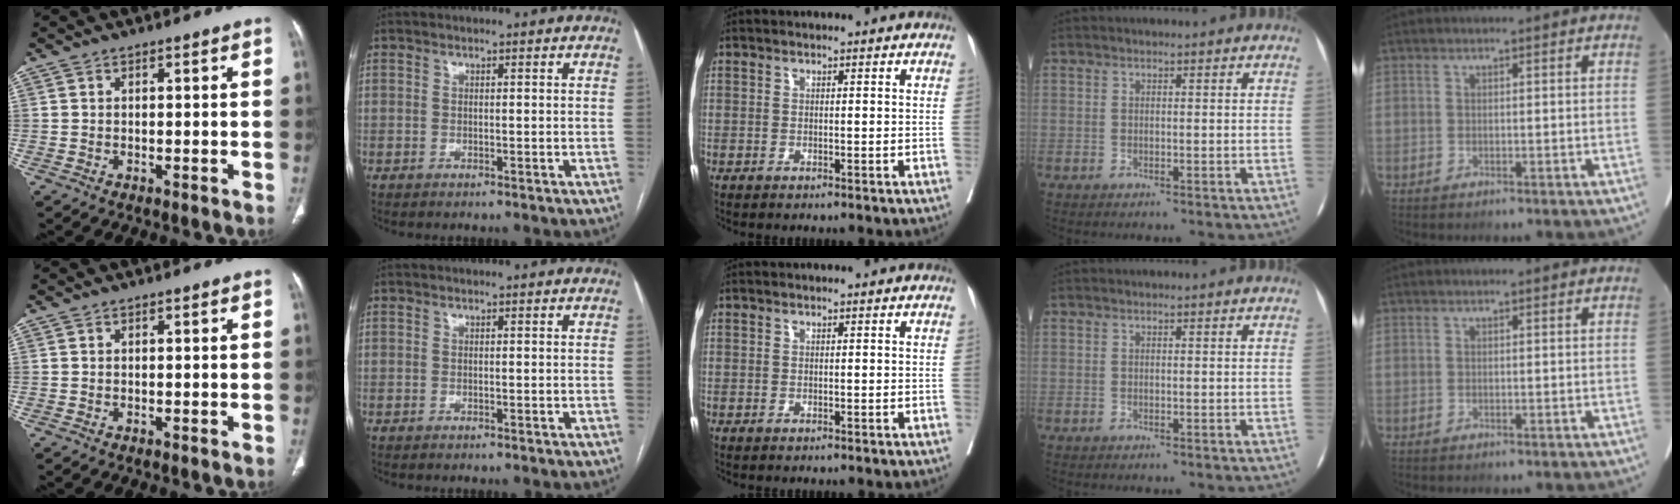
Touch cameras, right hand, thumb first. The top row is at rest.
{}